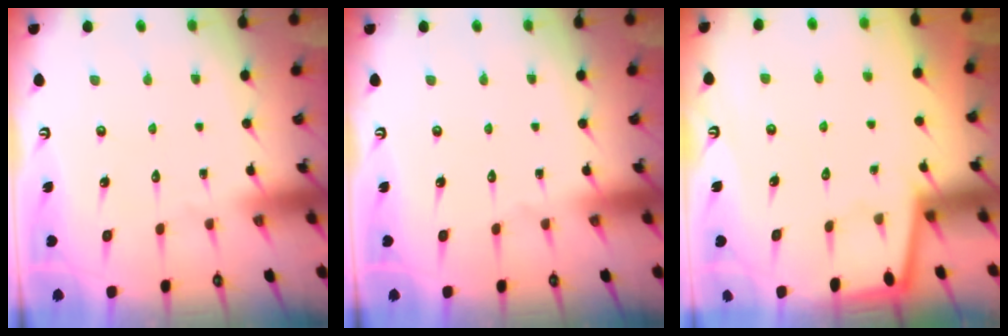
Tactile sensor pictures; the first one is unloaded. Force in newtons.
{"total": 0.0}
{"total": 1.3, "press": 1.2, "slide": 0.2}